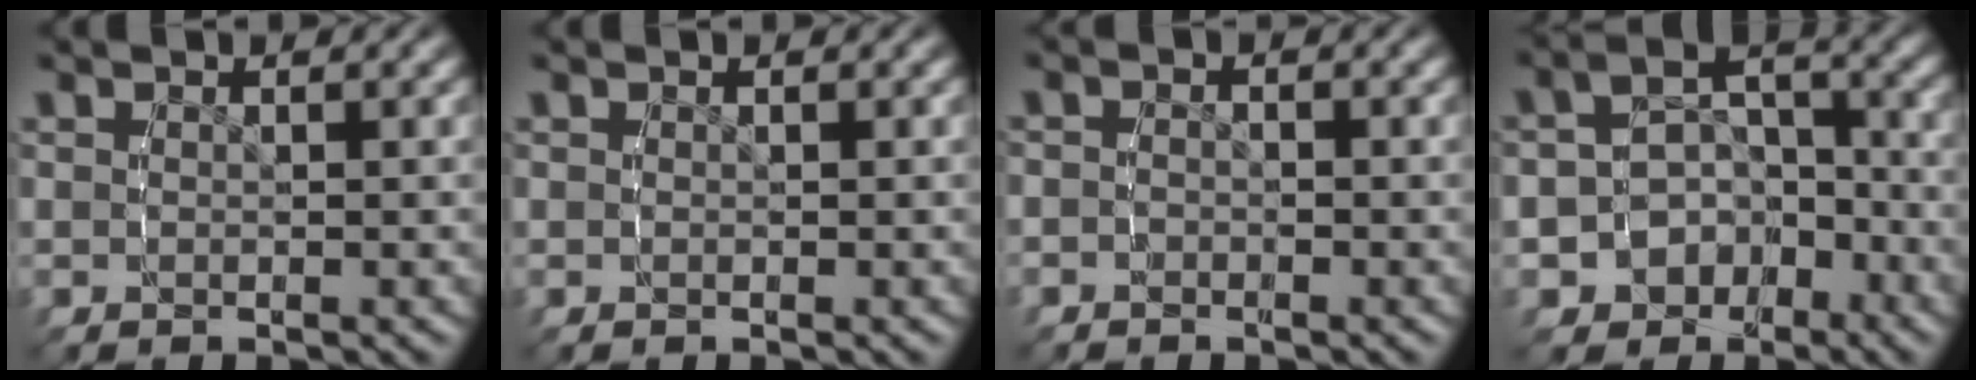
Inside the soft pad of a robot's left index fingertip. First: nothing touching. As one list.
[{"total": 0.0}, {"total": 1.5, "force": [-1.4, 0.5, 0.1], "torque": [-0.011, -0.010, -0.026]}, {"total": 10.5, "force": [-4.0, 8.9, 3.8], "torque": [-0.078, -0.045, -0.074]}]